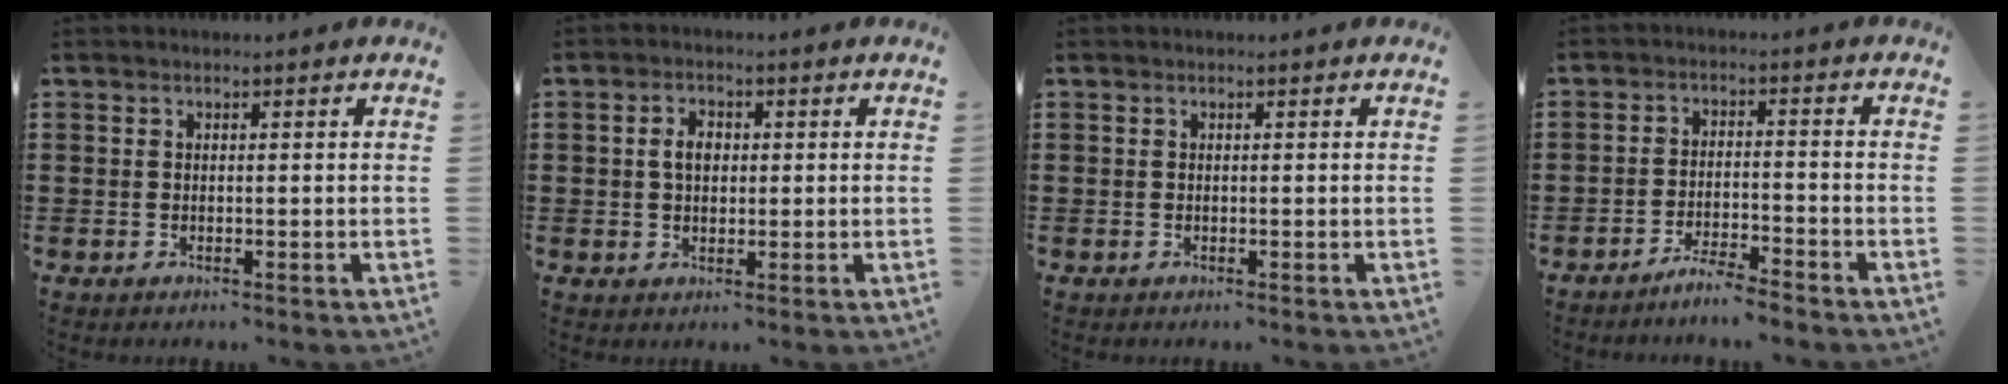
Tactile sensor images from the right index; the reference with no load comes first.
{"total": 3.2, "force": [0.4, 2.1, 2.4], "torque": [-0.052, 0.012, 0.004]}
{"total": 0.0}
{"total": 3.9, "force": [-3.8, -0.3, 0.9], "torque": [-0.024, -0.001, -0.078]}